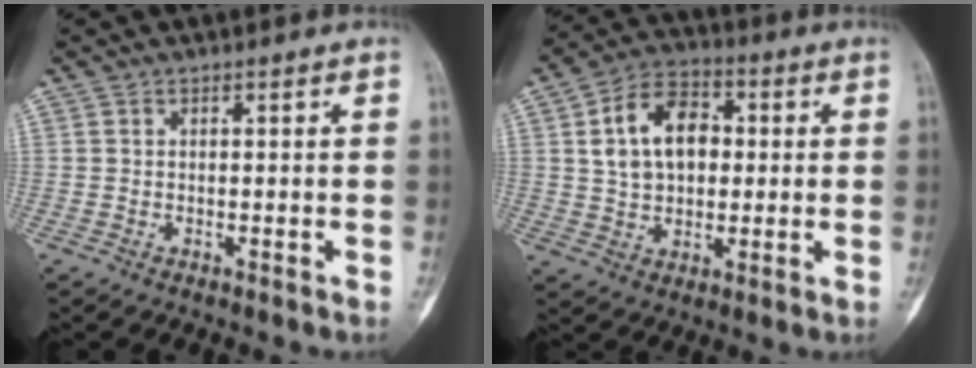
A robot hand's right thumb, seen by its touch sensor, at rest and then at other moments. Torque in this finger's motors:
{"motor_torque": [-1.00, 1.58, 1.07, 0.11, 0.04]}